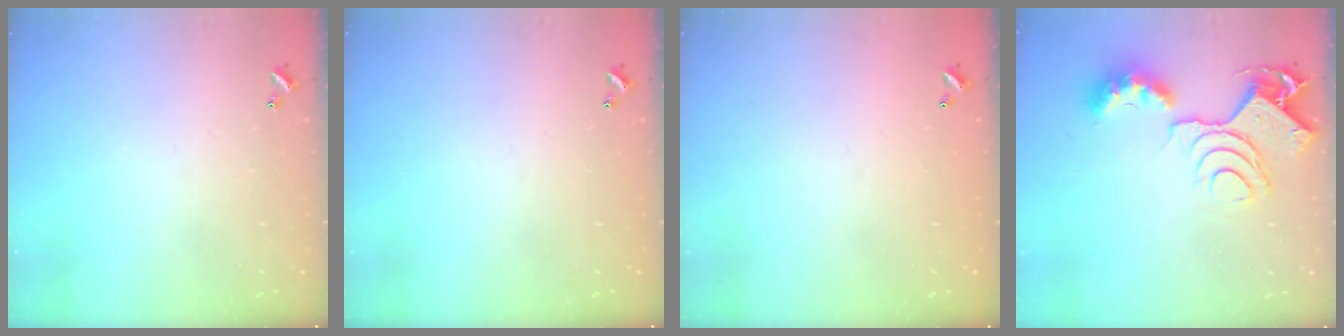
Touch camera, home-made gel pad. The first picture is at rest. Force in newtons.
{"total": 0.0}
{"total": 3.0, "press": 3.0, "slide": 0.1}
{"total": 12.8, "press": 12.8, "slide": 1.5}